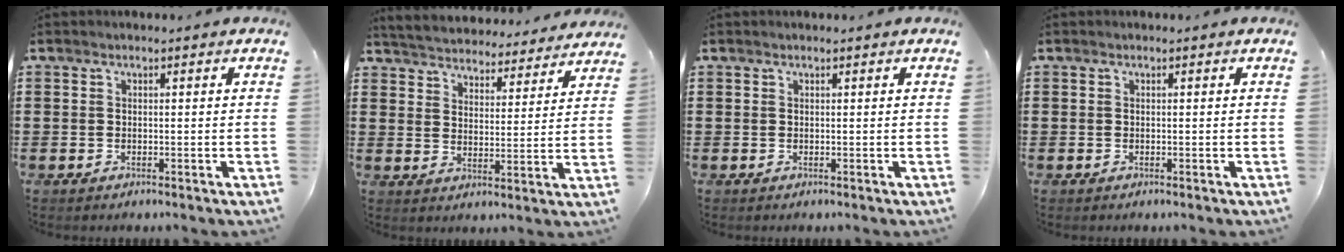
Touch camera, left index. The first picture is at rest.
{"total": 4.6, "force": [4.6, -0.2, -0.3], "torque": [-0.023, -0.040, 0.078]}
{"total": 0.0}
{"total": 0.0}